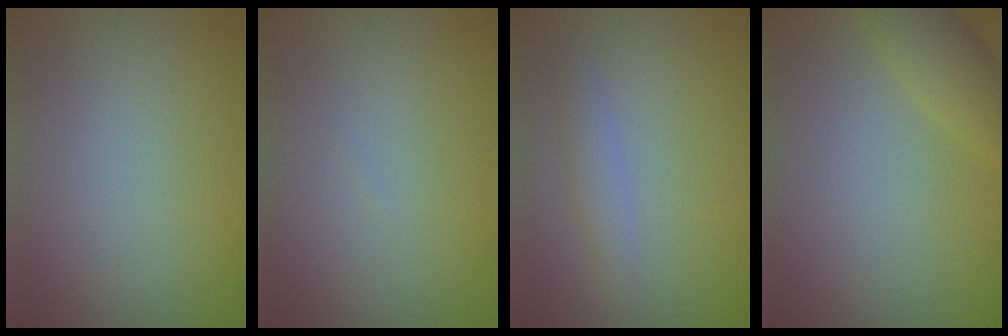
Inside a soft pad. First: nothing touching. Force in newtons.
{"total": 0.0}
{"total": 1.7, "press": 1.7, "slide": 0.1}
{"total": 3.0, "press": 3.0, "slide": 0.1}